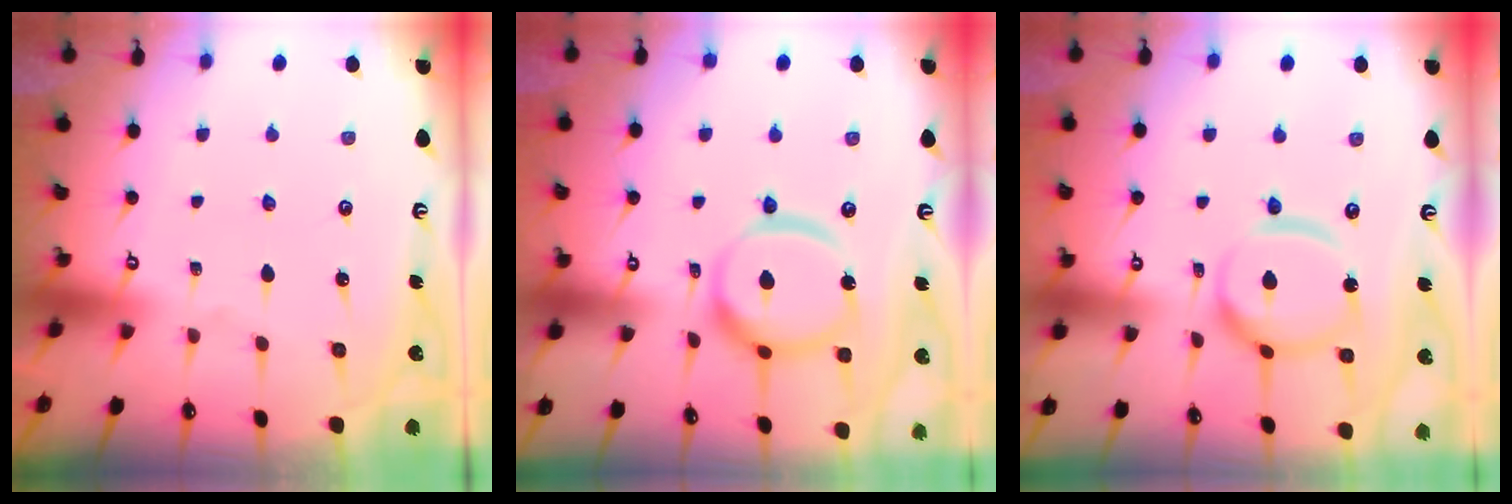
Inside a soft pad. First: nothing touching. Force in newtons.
{"total": 14.1, "press": 14.1, "slide": 1.3}
{"total": 12.7, "press": 12.6, "slide": 1.3}